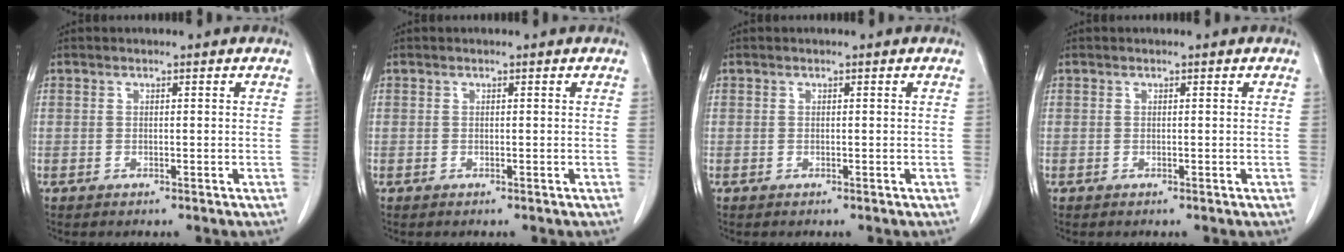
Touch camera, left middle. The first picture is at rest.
{"total": 0.0}
{"total": 0.0}
{"total": 0.0}